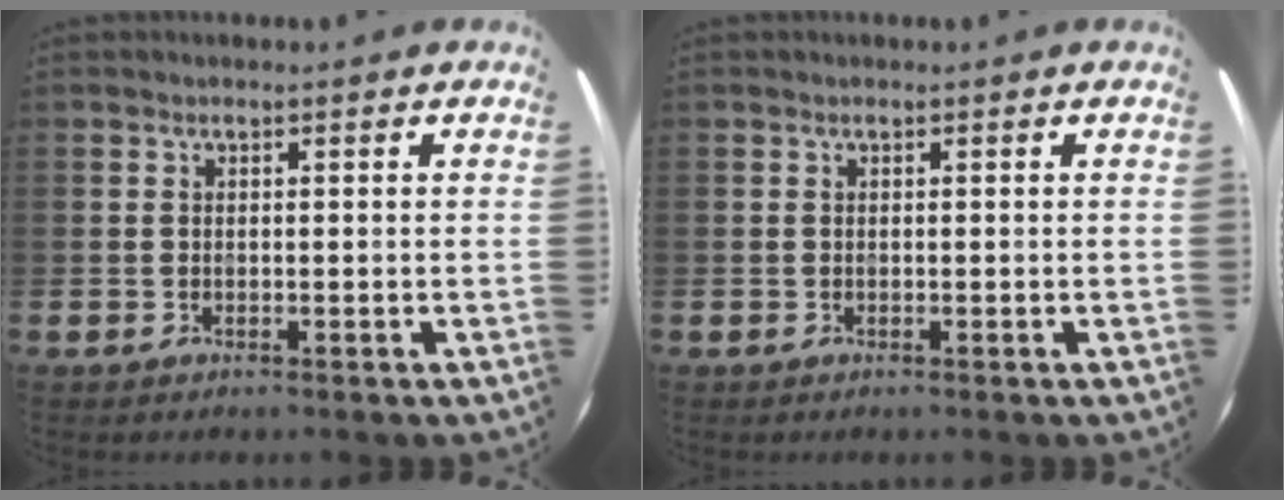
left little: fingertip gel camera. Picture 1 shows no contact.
{"total": 0.0}